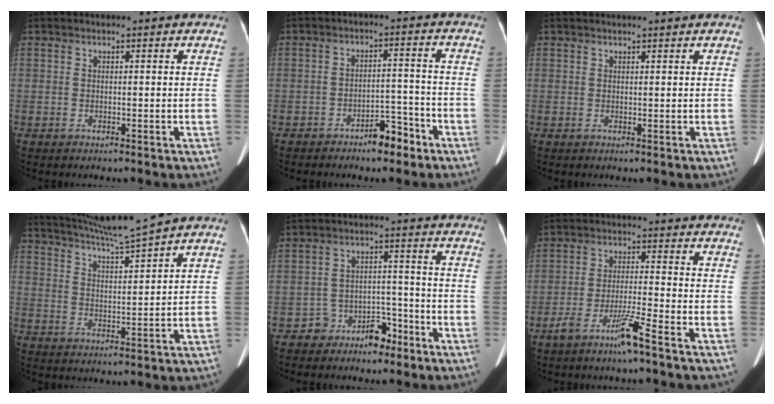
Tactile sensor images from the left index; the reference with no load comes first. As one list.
[{"total": 5.1, "force": [-3.8, 1.9, 2.7], "torque": [-0.035, 0.015, -0.058]}, {"total": 1.3, "force": [1.2, -0.3, 0.5], "torque": [-0.011, 0.003, 0.021]}, {"total": 8.4, "force": [7.5, -2.6, 2.6], "torque": [-0.059, -0.017, 0.140]}, {"total": 5.3, "force": [-4.0, 3.1, 1.3], "torque": [-0.011, 0.022, -0.062]}, {"total": 6.0, "force": [-4.1, -0.6, 4.3], "torque": [-0.086, -0.009, -0.082]}]